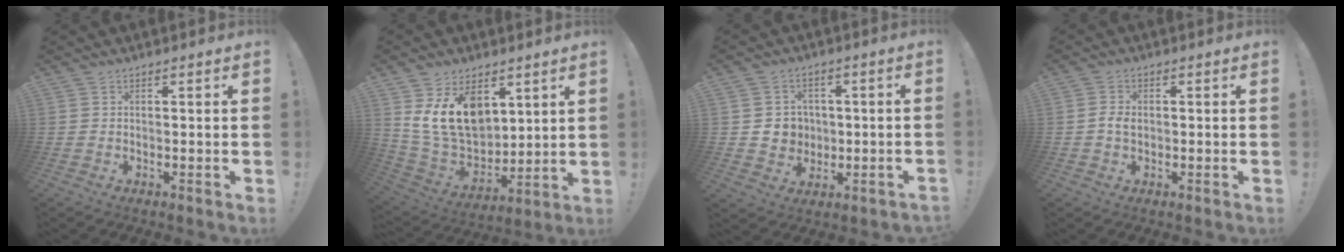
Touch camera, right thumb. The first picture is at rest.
{"total": 17.8, "force": [7.4, 12.3, 10.5], "torque": [-0.191, -0.048, 0.138]}
{"total": 6.7, "force": [-0.1, 6.6, 1.1], "torque": [-0.012, 0.000, 0.007]}
{"total": 2.5, "force": [-0.6, 1.5, 1.9], "torque": [-0.032, 0.007, -0.011]}